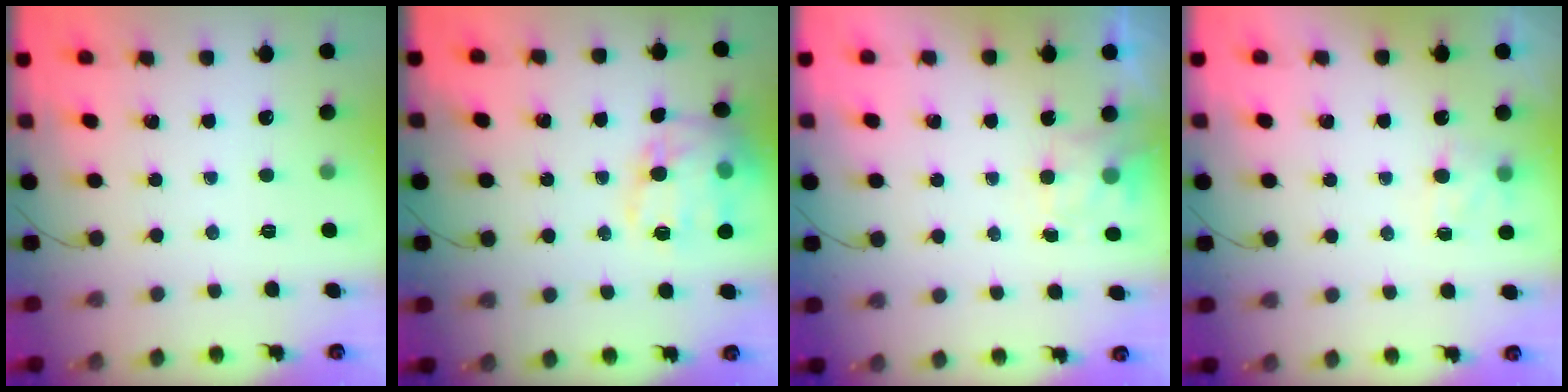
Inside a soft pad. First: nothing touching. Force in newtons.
{"total": 17.0, "press": 16.9, "slide": 2.3}
{"total": 3.2, "press": 2.8, "slide": 1.4}
{"total": 6.3, "press": 6.1, "slide": 1.6}